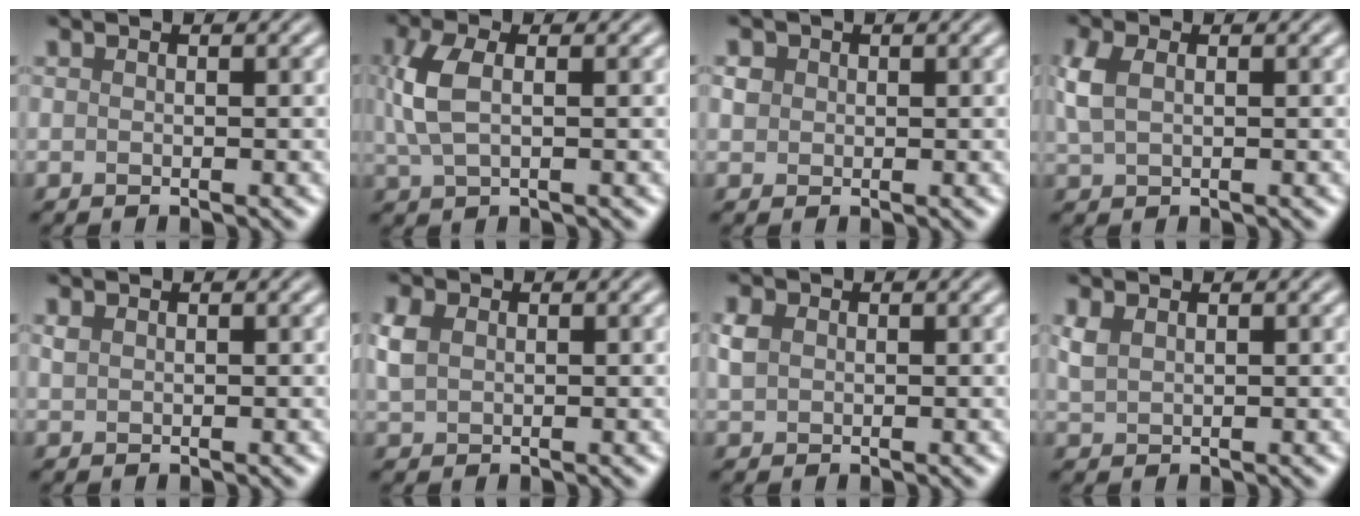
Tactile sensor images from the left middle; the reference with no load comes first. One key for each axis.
{"total": 4.0, "fx": 0.8, "fy": 2.0, "fz": 3.3, "tx": -0.085, "ty": 0.006, "tz": 0.016}
{"total": 1.1, "fx": 0.3, "fy": 1.1, "fz": 0.2, "tx": -0.001, "ty": 0.000, "tz": 0.004}
{"total": 2.8, "fx": 0.8, "fy": 1.8, "fz": 2.1, "tx": -0.057, "ty": 0.006, "tz": 0.015}
{"total": 0.7, "fx": 0.4, "fy": 0.5, "fz": 0.3, "tx": -0.008, "ty": 0.000, "tz": 0.011}
{"total": 2.4, "fx": 0.7, "fy": 1.8, "fz": 1.4, "tx": -0.034, "ty": 0.005, "tz": 0.012}
{"total": 1.9, "fx": 0.5, "fy": 1.5, "fz": 0.9, "tx": -0.021, "ty": 0.004, "tz": 0.007}
{"total": 1.5, "fx": 0.9, "fy": 0.9, "fz": 0.9, "tx": -0.026, "ty": 0.001, "tz": 0.022}